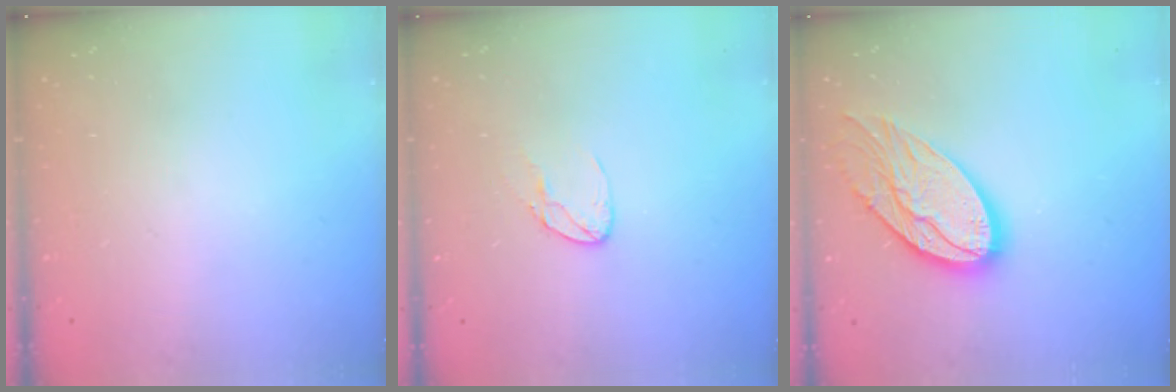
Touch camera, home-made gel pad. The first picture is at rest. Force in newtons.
{"total": 4.0, "press": 4.0, "slide": 0.2}
{"total": 17.5, "press": 17.4, "slide": 1.5}